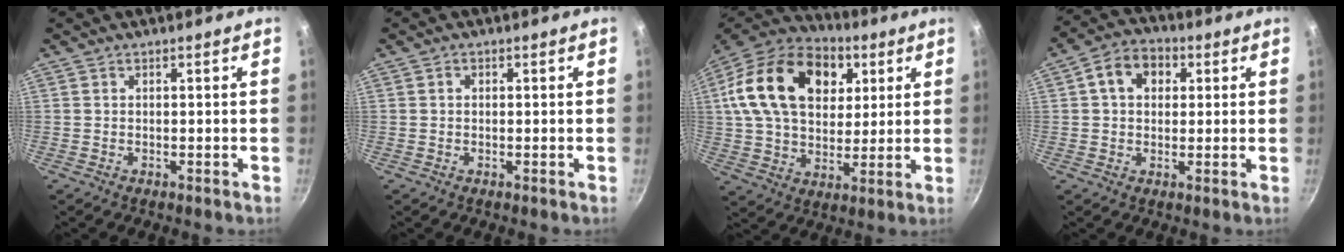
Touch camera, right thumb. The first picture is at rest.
{"total": 0.9, "force": [0.2, 0.8, 0.5], "torque": [-0.006, 0.006, 0.002]}
{"total": 25.0, "force": [7.8, 16.8, 16.8], "torque": [-0.275, 0.003, 0.125]}
{"total": 8.4, "force": [2.3, 6.3, 5.0], "torque": [-0.057, 0.014, 0.023]}